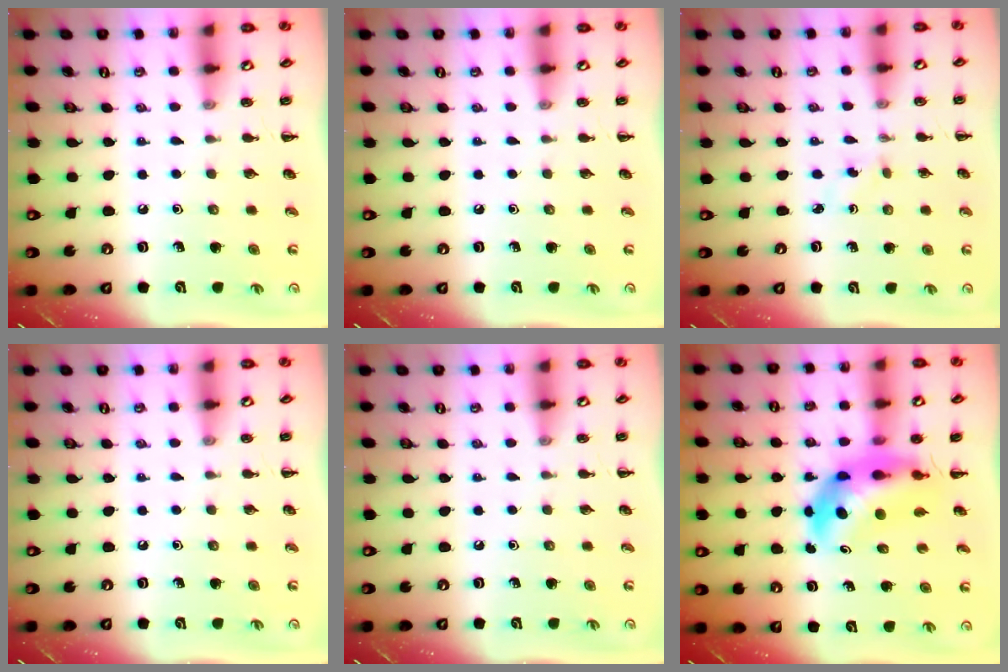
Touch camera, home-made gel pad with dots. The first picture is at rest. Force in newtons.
{"total": 0.0}
{"total": 1.7, "press": 1.5, "slide": 0.8}
{"total": 0.0}
{"total": 0.0}
{"total": 8.0, "press": 7.7, "slide": 2.0}